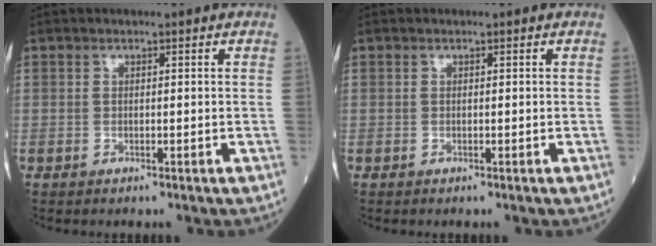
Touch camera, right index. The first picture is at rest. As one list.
[{"total": 0.0}]